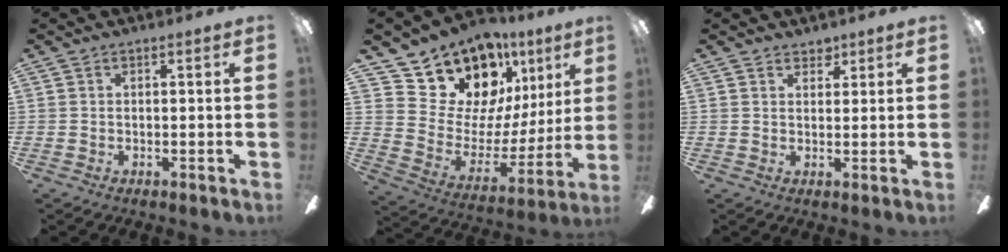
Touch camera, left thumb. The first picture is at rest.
{"total": 17.0, "force": [12.9, 9.7, 5.6], "torque": [-0.105, -0.108, 0.249]}
{"total": 2.7, "force": [2.3, 1.4, 0.5], "torque": [0.001, -0.011, 0.040]}